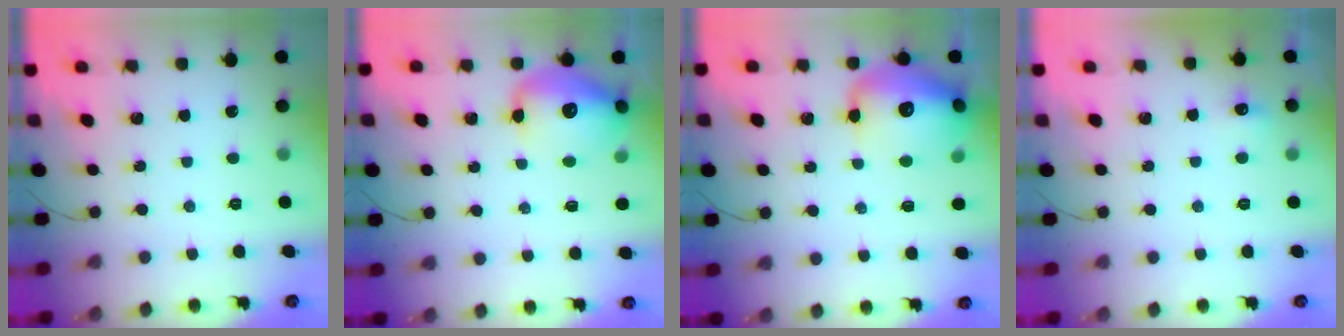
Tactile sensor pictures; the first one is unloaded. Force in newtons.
{"total": 15.0, "press": 14.4, "slide": 4.5}
{"total": 19.7, "press": 19.6, "slide": 2.8}
{"total": 12.3, "press": 4.6, "slide": 11.4}